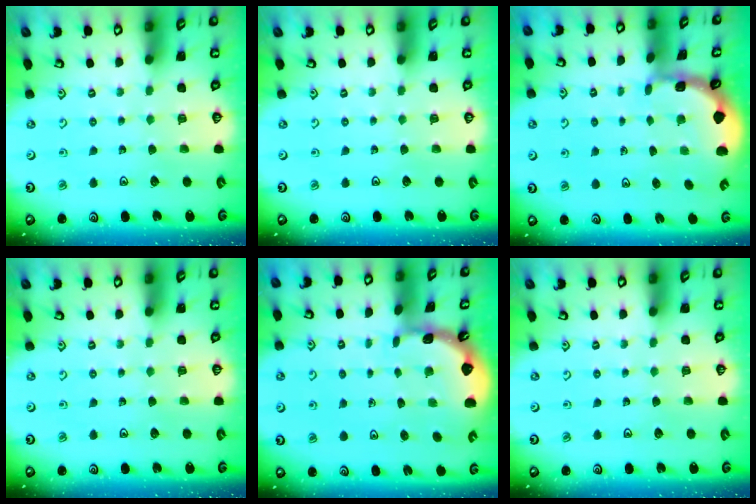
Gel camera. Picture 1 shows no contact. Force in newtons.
{"total": 0.0}
{"total": 1.5, "press": 1.5, "slide": 0.1}
{"total": 0.0}
{"total": 1.6, "press": 1.5, "slide": 0.1}
{"total": 0.0}